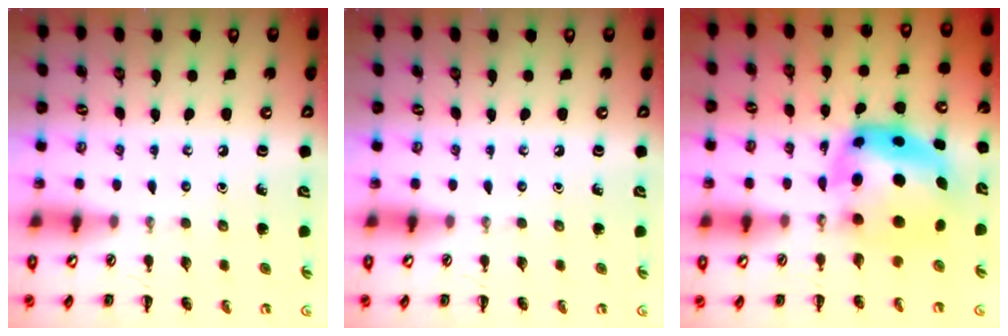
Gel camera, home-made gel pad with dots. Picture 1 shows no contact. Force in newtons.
{"total": 0.0}
{"total": 7.7, "press": 7.4, "slide": 2.2}